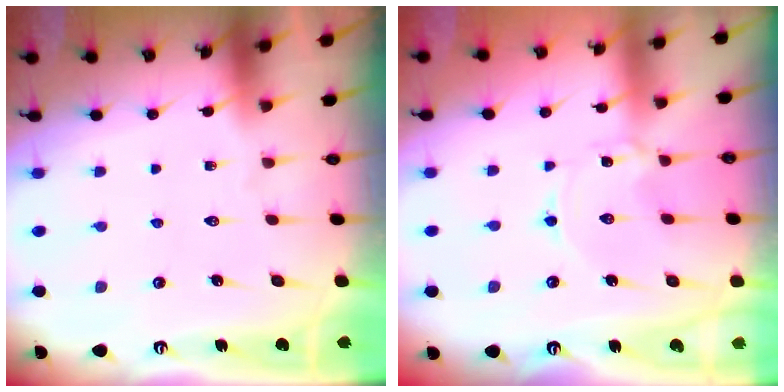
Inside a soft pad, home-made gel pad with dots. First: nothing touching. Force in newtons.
{"total": 1.0, "press": 1.0, "slide": 0.2}